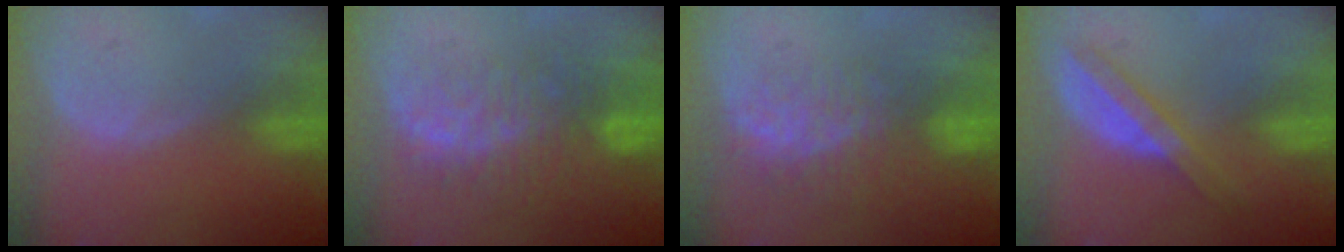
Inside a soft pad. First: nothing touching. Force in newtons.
{"total": 9.9, "press": 8.6, "slide": 4.8}
{"total": 7.7, "press": 7.1, "slide": 3.1}
{"total": 6.0, "press": 5.2, "slide": 2.9}